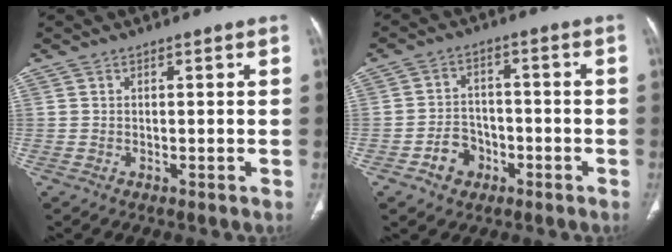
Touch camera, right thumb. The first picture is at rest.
{"total": 6.0, "force": [-2.9, 4.9, 2.0], "torque": [-0.006, 0.031, -0.044]}